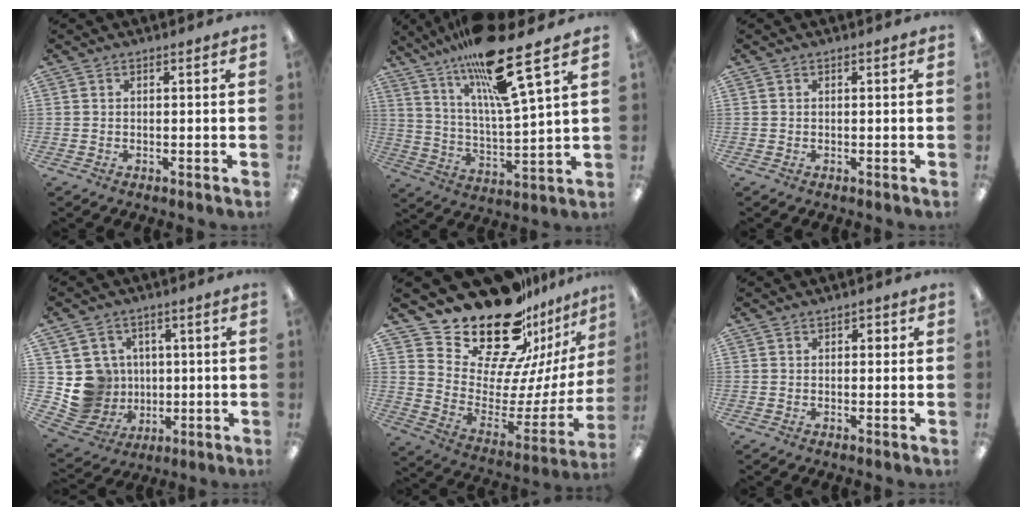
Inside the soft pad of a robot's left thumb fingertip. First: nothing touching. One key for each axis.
{"total": 19.2, "fx": 13.9, "fy": 2.5, "fz": 13.1, "tx": -0.244, "ty": -0.069, "tz": 0.224}
{"total": 0.0}
{"total": 10.1, "fx": 0.7, "fy": 9.9, "fz": 1.5, "tx": -0.059, "ty": -0.010, "tz": 0.028}
{"total": 25.2, "fx": 20.6, "fy": 10.7, "fz": 9.8, "tx": -0.153, "ty": -0.156, "tz": 0.373}
{"total": 1.1, "fx": 0.4, "fy": 0.8, "fz": 0.6, "tx": -0.004, "ty": 0.002, "tz": 0.005}